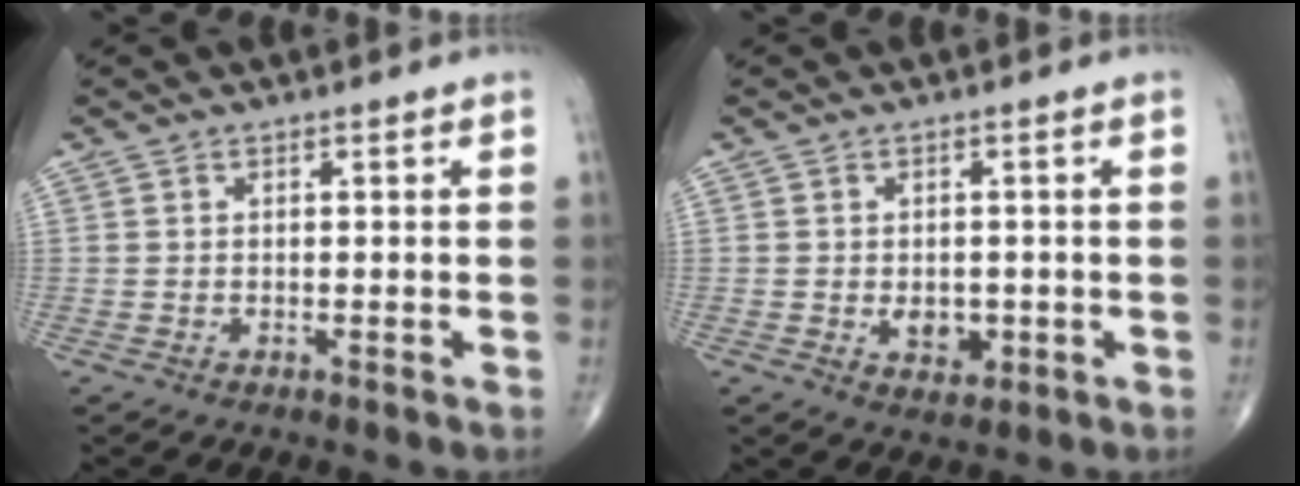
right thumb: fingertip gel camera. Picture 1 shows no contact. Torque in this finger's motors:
{"motor_torque": [-0.01, 0.94, -0.09, -0.08, 0.05]}